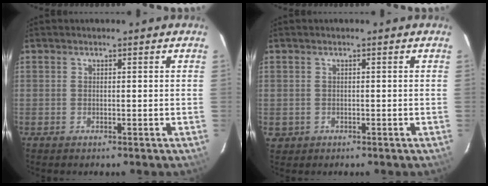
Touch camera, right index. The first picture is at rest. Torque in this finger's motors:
{"motor_torque": [-0.16, 0.10, -0.24, -0.15]}